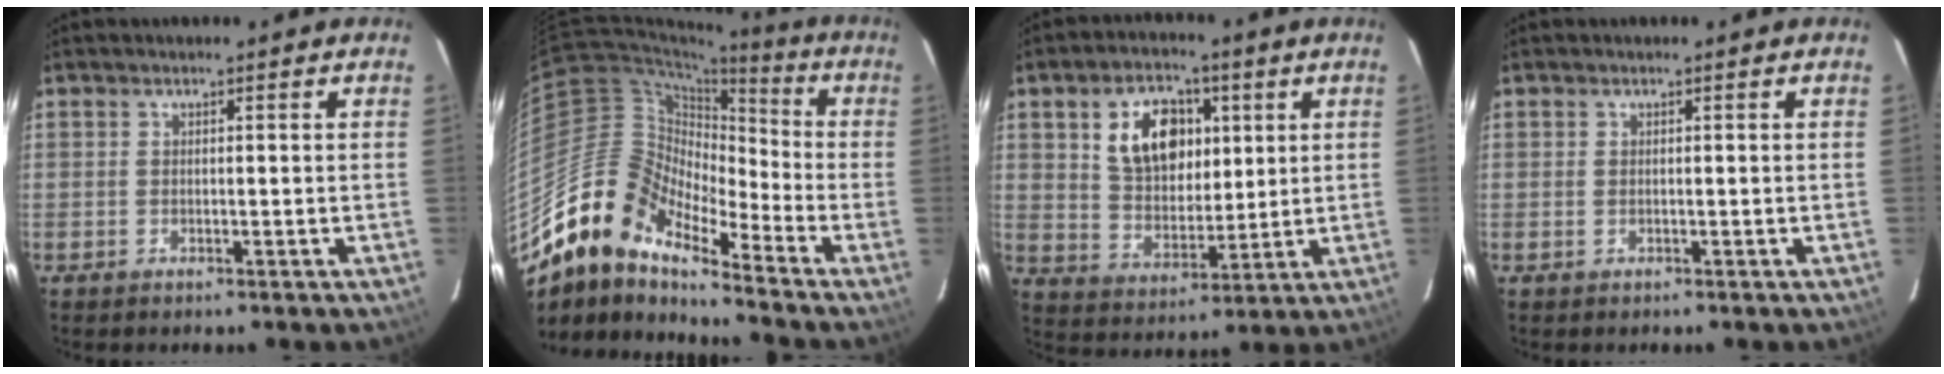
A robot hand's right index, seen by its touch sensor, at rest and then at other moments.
{"total": 16.6, "force": [-13.6, 5.6, 7.8], "torque": [-0.125, 0.000, -0.279]}
{"total": 12.6, "force": [4.2, 8.3, 8.5], "torque": [-0.157, 0.021, 0.086]}
{"total": 0.0}